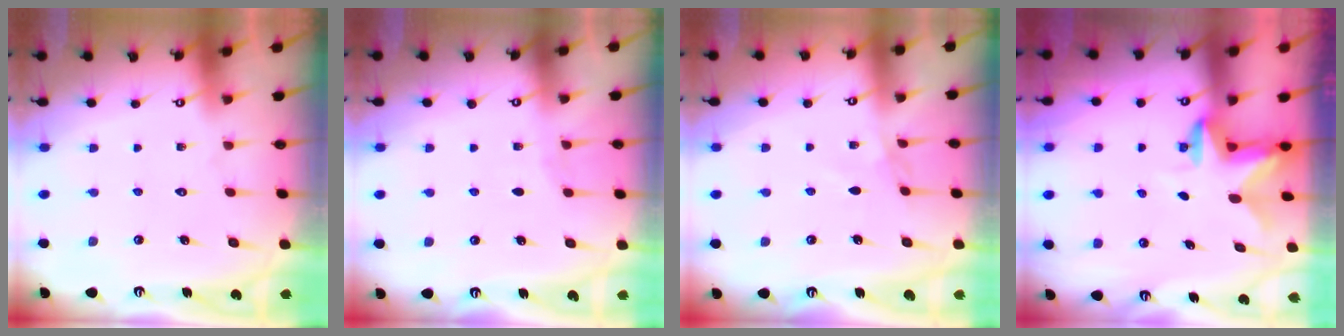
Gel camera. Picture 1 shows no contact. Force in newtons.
{"total": 2.5, "press": 2.5, "slide": 0.4}
{"total": 2.3, "press": 2.3, "slide": 0.4}
{"total": 2.7, "press": 2.7, "slide": 0.5}